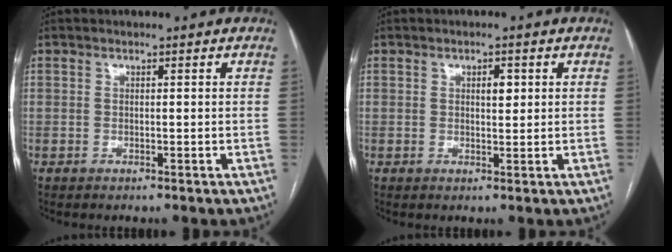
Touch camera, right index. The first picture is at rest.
{"total": 2.2, "force": [0.7, 0.9, 1.9], "torque": [-0.029, -0.001, 0.012]}